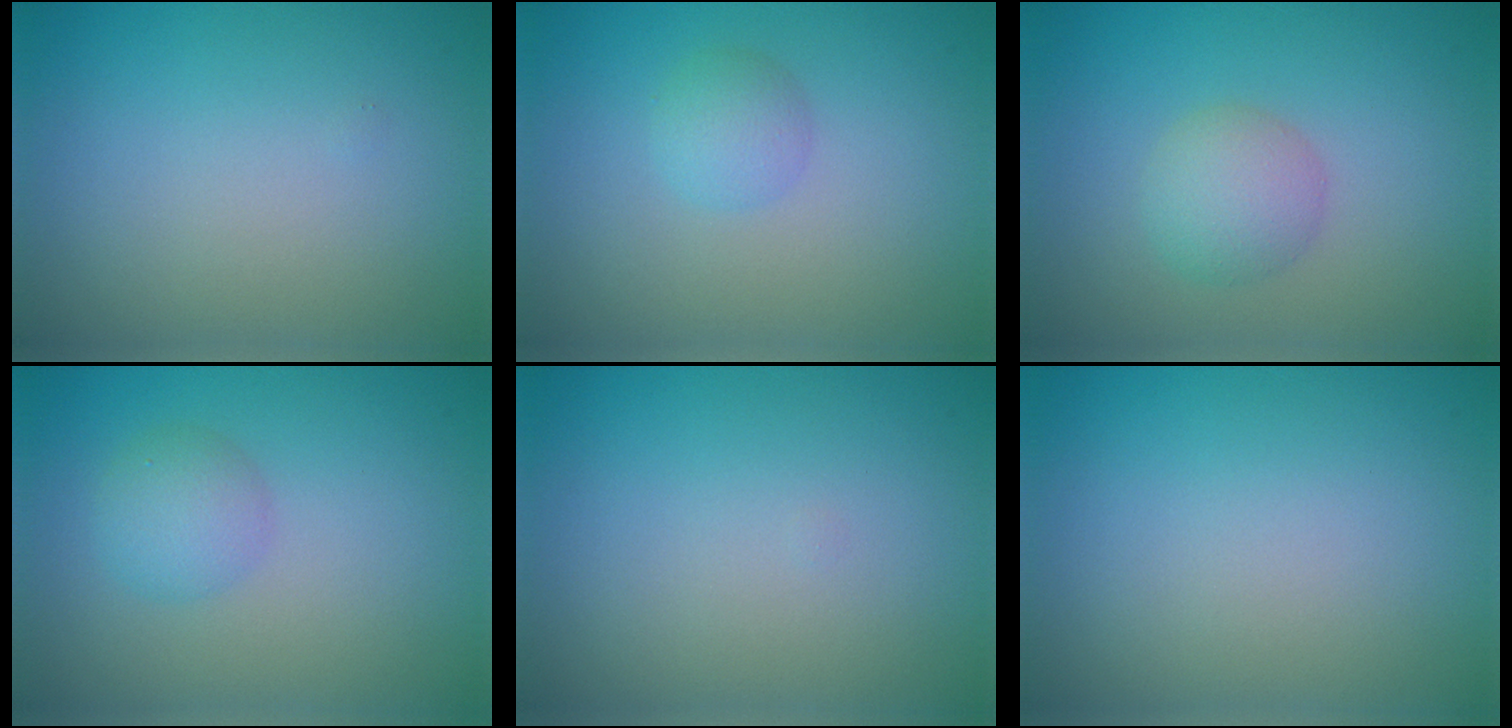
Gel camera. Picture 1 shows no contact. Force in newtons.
{"total": 1.8, "press": 1.8, "slide": 0.0}
{"total": 2.8, "press": 2.8, "slide": 0.1}
{"total": 2.5, "press": 2.5, "slide": 0.1}
{"total": 0.0}
{"total": 0.0}